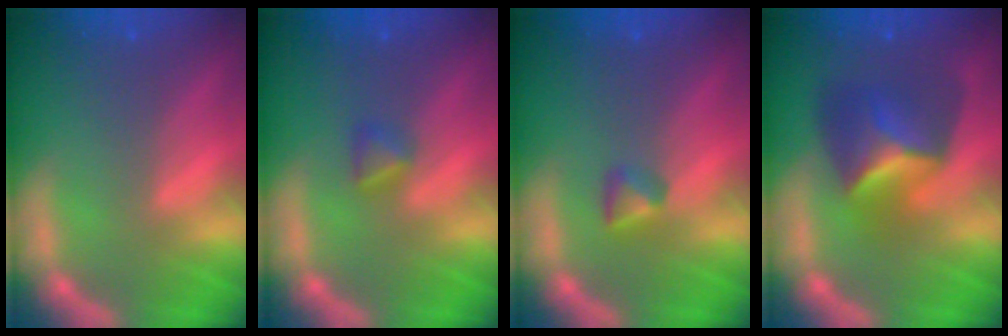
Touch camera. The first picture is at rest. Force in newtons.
{"total": 1.4}
{"total": 1.4}
{"total": 5.9}